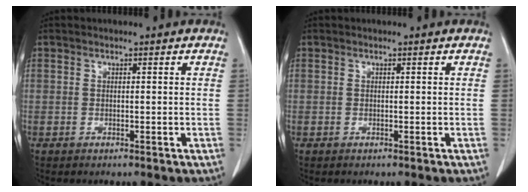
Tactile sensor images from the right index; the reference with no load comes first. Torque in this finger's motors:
{"motor_torque": [0.07, -0.03, -0.02, 0.01]}